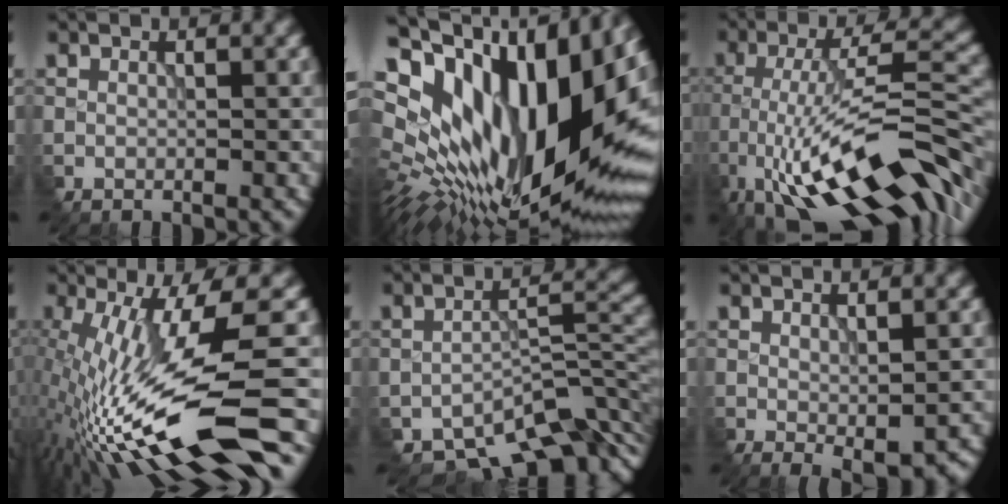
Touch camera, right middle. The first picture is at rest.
{"total": 20.7, "force": [3.3, 10.2, 17.7], "torque": [-0.340, -0.021, 0.060]}
{"total": 13.8, "force": [-7.2, 3.9, 11.1], "torque": [-0.188, 0.013, -0.124]}
{"total": 15.6, "force": [-3.0, 3.8, 14.8], "torque": [-0.284, -0.006, -0.048]}
{"total": 8.9, "force": [-6.9, 3.3, 4.6], "torque": [-0.054, -0.006, -0.111]}
{"total": 2.9, "force": [-0.7, 1.1, 2.6], "torque": [-0.037, -0.013, -0.002]}